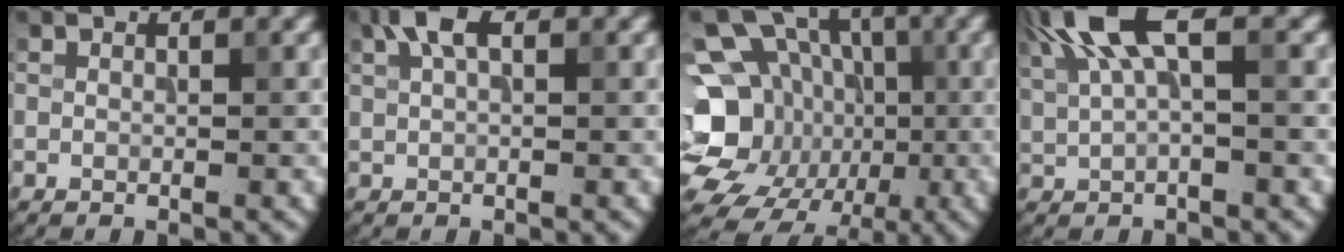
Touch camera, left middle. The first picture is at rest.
{"total": 2.6, "force": [1.2, 1.1, 2.0], "torque": [-0.041, 0.008, 0.021]}
{"total": 18.1, "force": [-1.7, 16.3, 7.8], "torque": [-0.197, 0.009, -0.041]}
{"total": 6.0, "force": [2.5, 1.9, 5.1], "torque": [-0.109, 0.014, 0.044]}